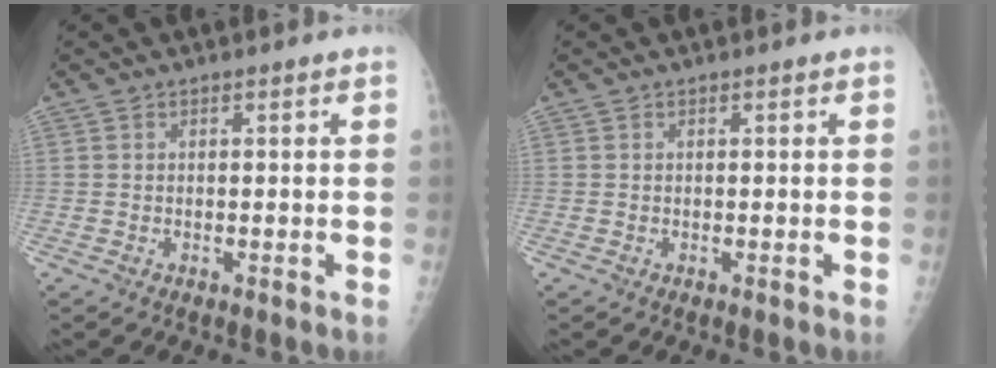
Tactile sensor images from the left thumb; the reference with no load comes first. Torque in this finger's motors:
{"motor_torque": [0.08, 0.08, -0.01, 0.00, 0.05]}